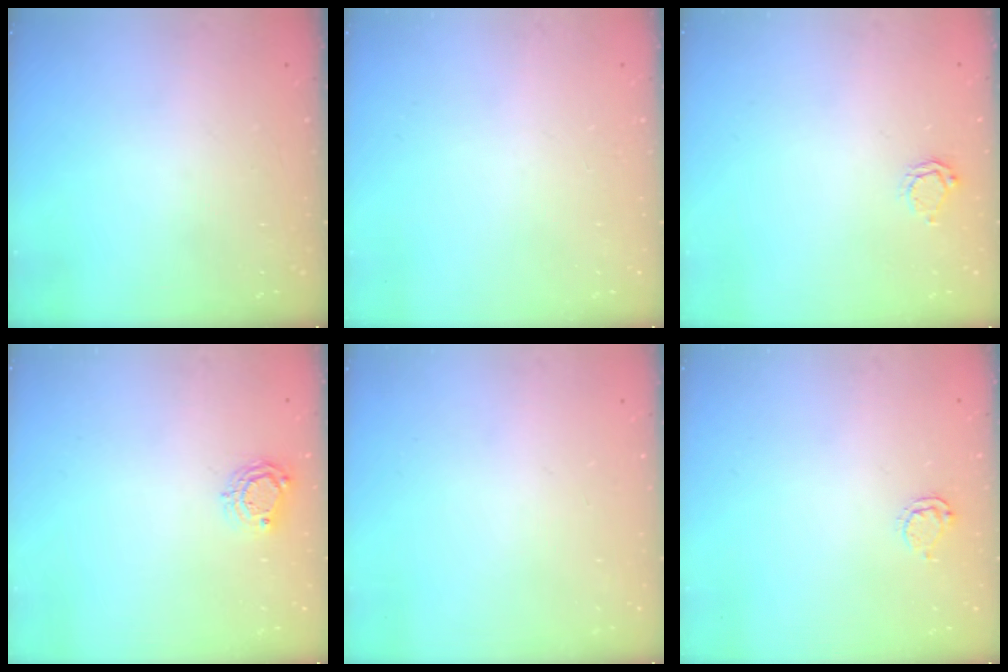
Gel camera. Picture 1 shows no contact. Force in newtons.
{"total": 0.0}
{"total": 3.6, "press": 3.6, "slide": 0.4}
{"total": 5.8, "press": 5.7, "slide": 0.4}
{"total": 0.0}
{"total": 4.1, "press": 4.0, "slide": 0.7}